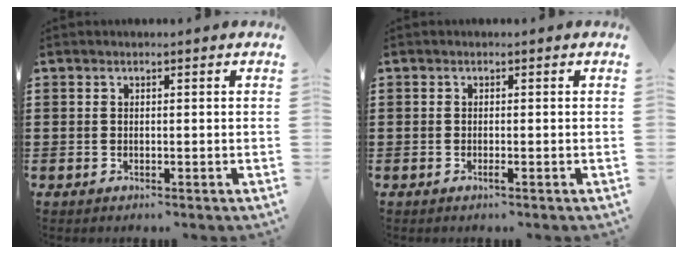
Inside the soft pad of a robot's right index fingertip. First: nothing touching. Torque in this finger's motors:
{"motor_torque": [0.22, 0.22, 0.00, 0.02]}